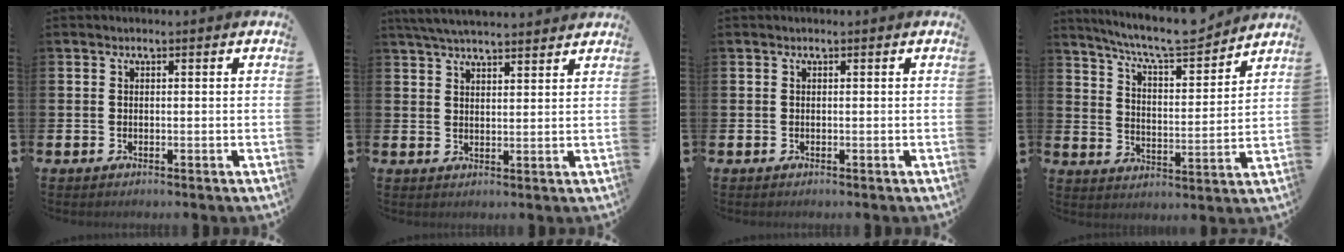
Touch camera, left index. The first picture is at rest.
{"total": 4.8, "force": [4.7, 0.4, 1.1], "torque": [-0.031, -0.016, 0.086]}
{"total": 0.0}
{"total": 8.8, "force": [8.2, 0.9, 2.9], "torque": [-0.079, -0.056, 0.144]}